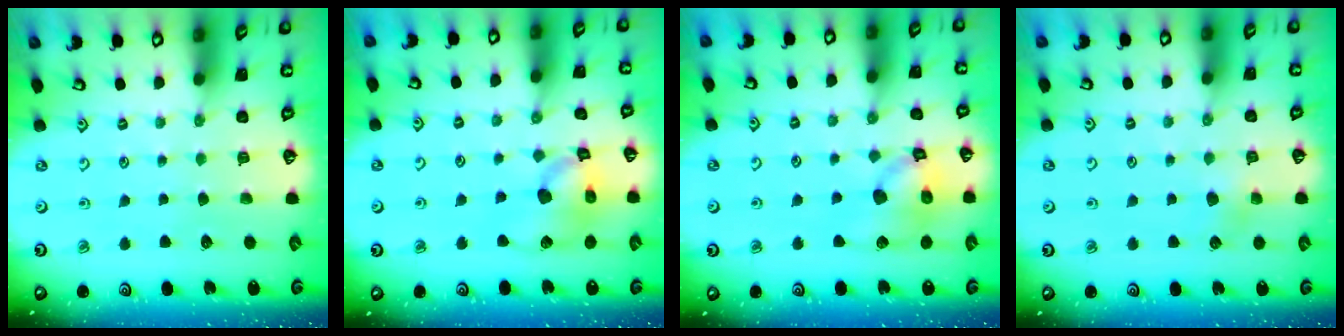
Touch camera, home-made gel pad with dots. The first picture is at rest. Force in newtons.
{"total": 15.3, "press": 15.1, "slide": 2.1}
{"total": 13.8, "press": 13.7, "slide": 1.7}
{"total": 5.6, "press": 5.6, "slide": 0.4}